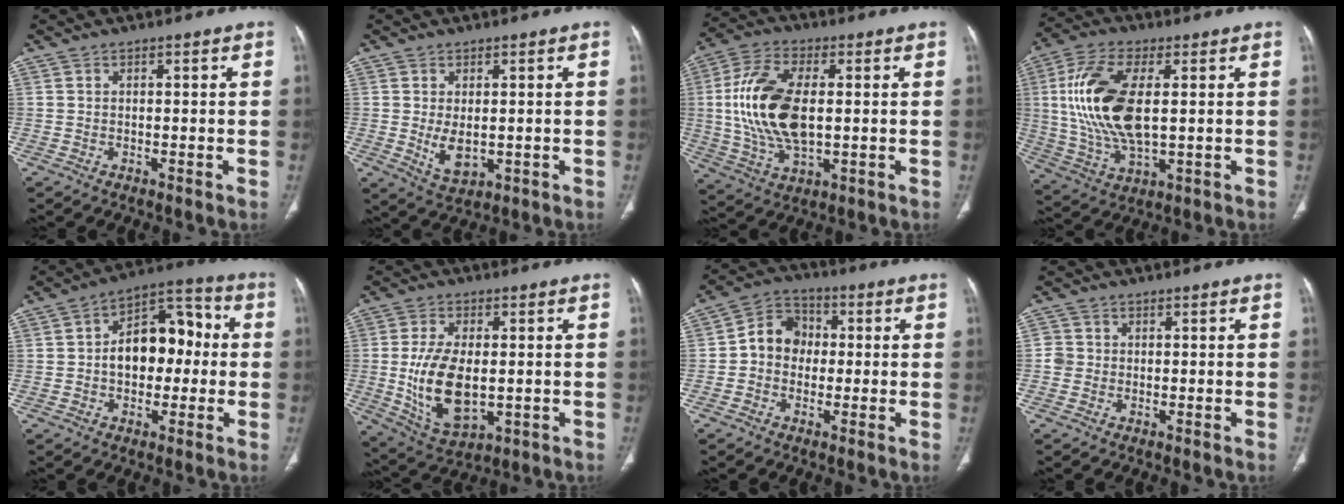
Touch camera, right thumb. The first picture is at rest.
{"total": 5.4, "force": [-0.3, 3.1, 4.4], "torque": [-0.073, -0.012, 0.010]}
{"total": 17.0, "force": [0.9, 8.9, 14.5], "torque": [-0.299, 0.001, 0.020]}
{"total": 17.6, "force": [2.2, 8.2, 15.4], "torque": [-0.323, -0.004, 0.044]}
{"total": 13.7, "force": [0.1, 9.0, 10.4], "torque": [-0.117, 0.041, -0.005]}
{"total": 13.8, "force": [-0.9, 7.5, 11.5], "torque": [-0.215, -0.012, 0.000]}
{"total": 8.3, "force": [-0.1, 7.1, 4.2], "torque": [-0.044, 0.026, -0.018]}
{"total": 2.4, "force": [-0.3, 2.3, 0.5], "torque": [0.004, 0.007, -0.010]}